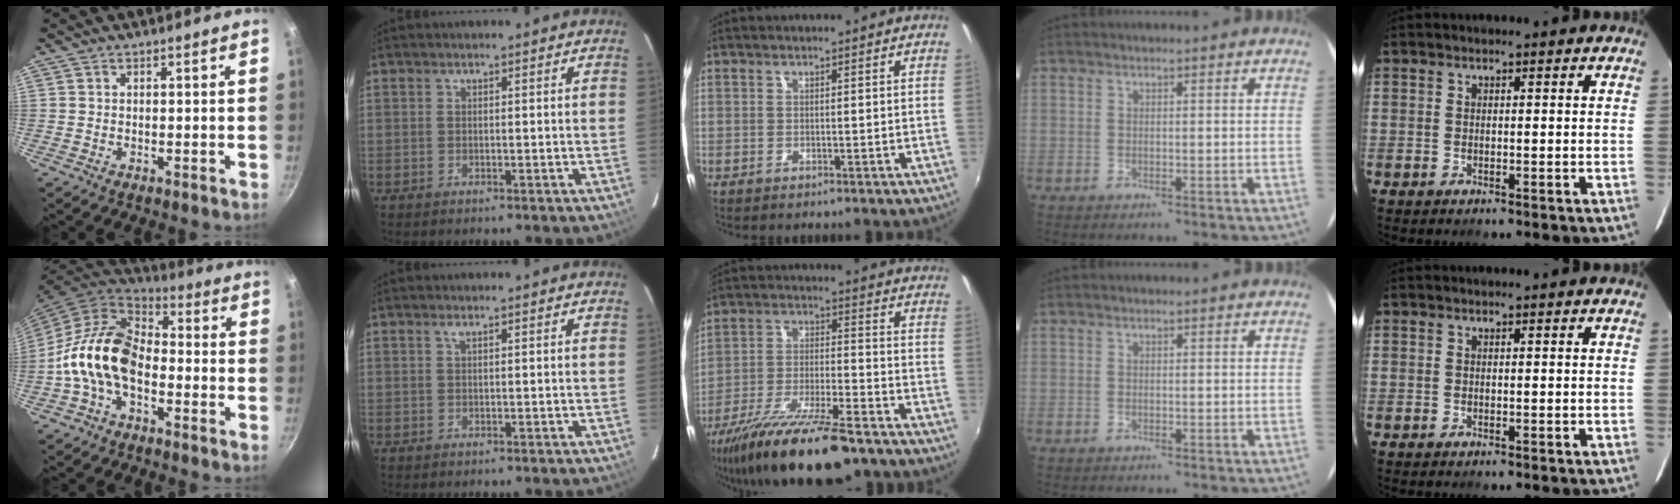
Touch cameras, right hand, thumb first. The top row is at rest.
{"thumb": {"total": 14.4, "force": [-3.5, 9.3, 10.5], "torque": [-0.169, 0.042, -0.086]}, "index": {"total": 0.6, "force": [0.4, 0.0, 0.4], "torque": [-0.008, 0.003, 0.006]}, "middle": {"total": 20.0, "force": [-14.9, 4.6, 12.5], "torque": [-0.239, -0.046, -0.250]}}